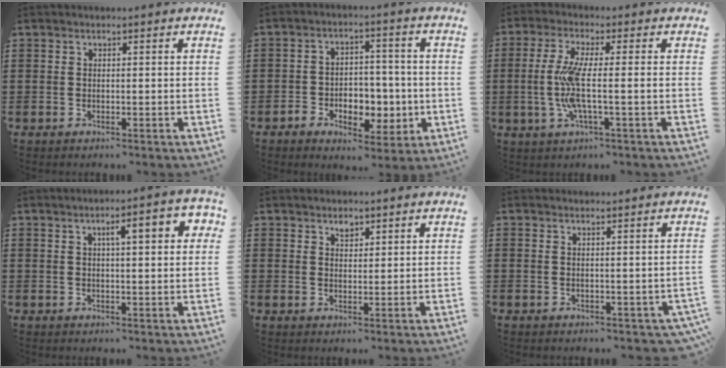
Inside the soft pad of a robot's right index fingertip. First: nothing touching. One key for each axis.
{"total": 6.1, "fx": -1.8, "fy": 4.6, "fz": 3.6, "tx": -0.052, "ty": 0.011, "tz": -0.035}
{"total": 7.2, "fx": -0.9, "fy": 0.8, "fz": 7.1, "tx": -0.161, "ty": -0.018, "tz": -0.027}
{"total": 4.9, "fx": 1.4, "fy": 1.1, "fz": 4.5, "tx": -0.066, "ty": -0.001, "tz": 0.014}
{"total": 1.8, "fx": 1.4, "fy": 0.9, "fz": 0.7, "tx": -0.009, "ty": -0.001, "tz": 0.024}
{"total": 0.5, "fx": 0.1, "fy": 0.5, "fz": -0.1, "tx": -0.004, "ty": 0.002, "tz": 0.003}